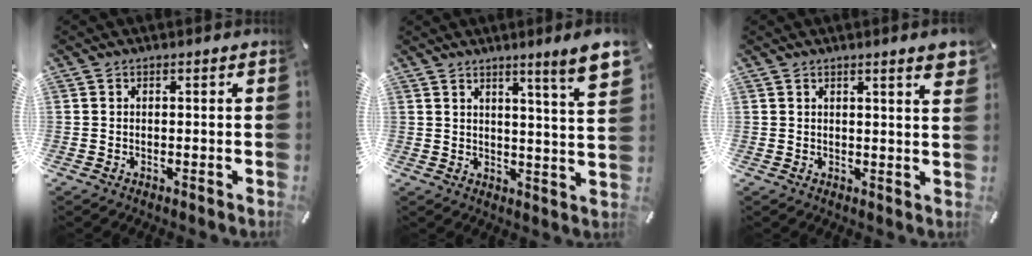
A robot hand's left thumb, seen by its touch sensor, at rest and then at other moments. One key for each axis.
{"total": 9.3, "fx": 6.1, "fy": 0.1, "fz": 7.0, "tx": -0.106, "ty": -0.039, "tz": 0.095}
{"total": 4.3, "fx": 2.6, "fy": 0.3, "fz": 3.4, "tx": -0.054, "ty": -0.013, "tz": 0.040}